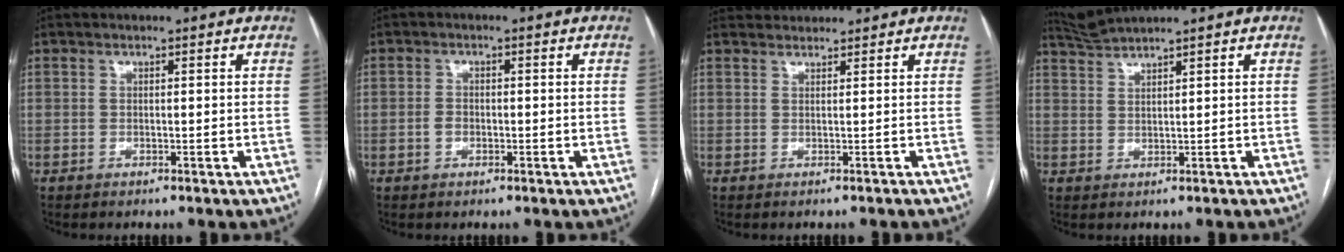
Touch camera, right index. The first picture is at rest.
{"total": 1.7, "force": [-0.5, 1.1, 1.1], "torque": [-0.021, 0.004, -0.008]}
{"total": 1.8, "force": [1.6, 0.6, 0.4], "torque": [-0.024, 0.027, 0.027]}
{"total": 2.8, "force": [2.5, -1.3, 0.1], "torque": [-0.009, 0.006, 0.060]}